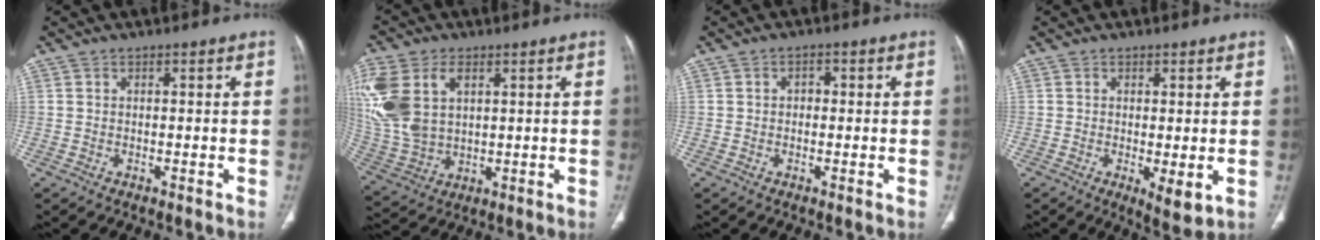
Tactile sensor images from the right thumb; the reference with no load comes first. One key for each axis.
{"total": 18.0, "fx": 5.4, "fy": 11.8, "fz": 12.5, "tx": -0.300, "ty": -0.004, "tz": 0.114}
{"total": 1.6, "fx": 0.0, "fy": 1.3, "fz": 1.0, "tx": -0.008, "ty": 0.007, "tz": -0.003}
{"total": 4.5, "fx": -0.8, "fy": 1.4, "fz": 4.2, "tx": -0.070, "ty": -0.019, "tz": -0.011}